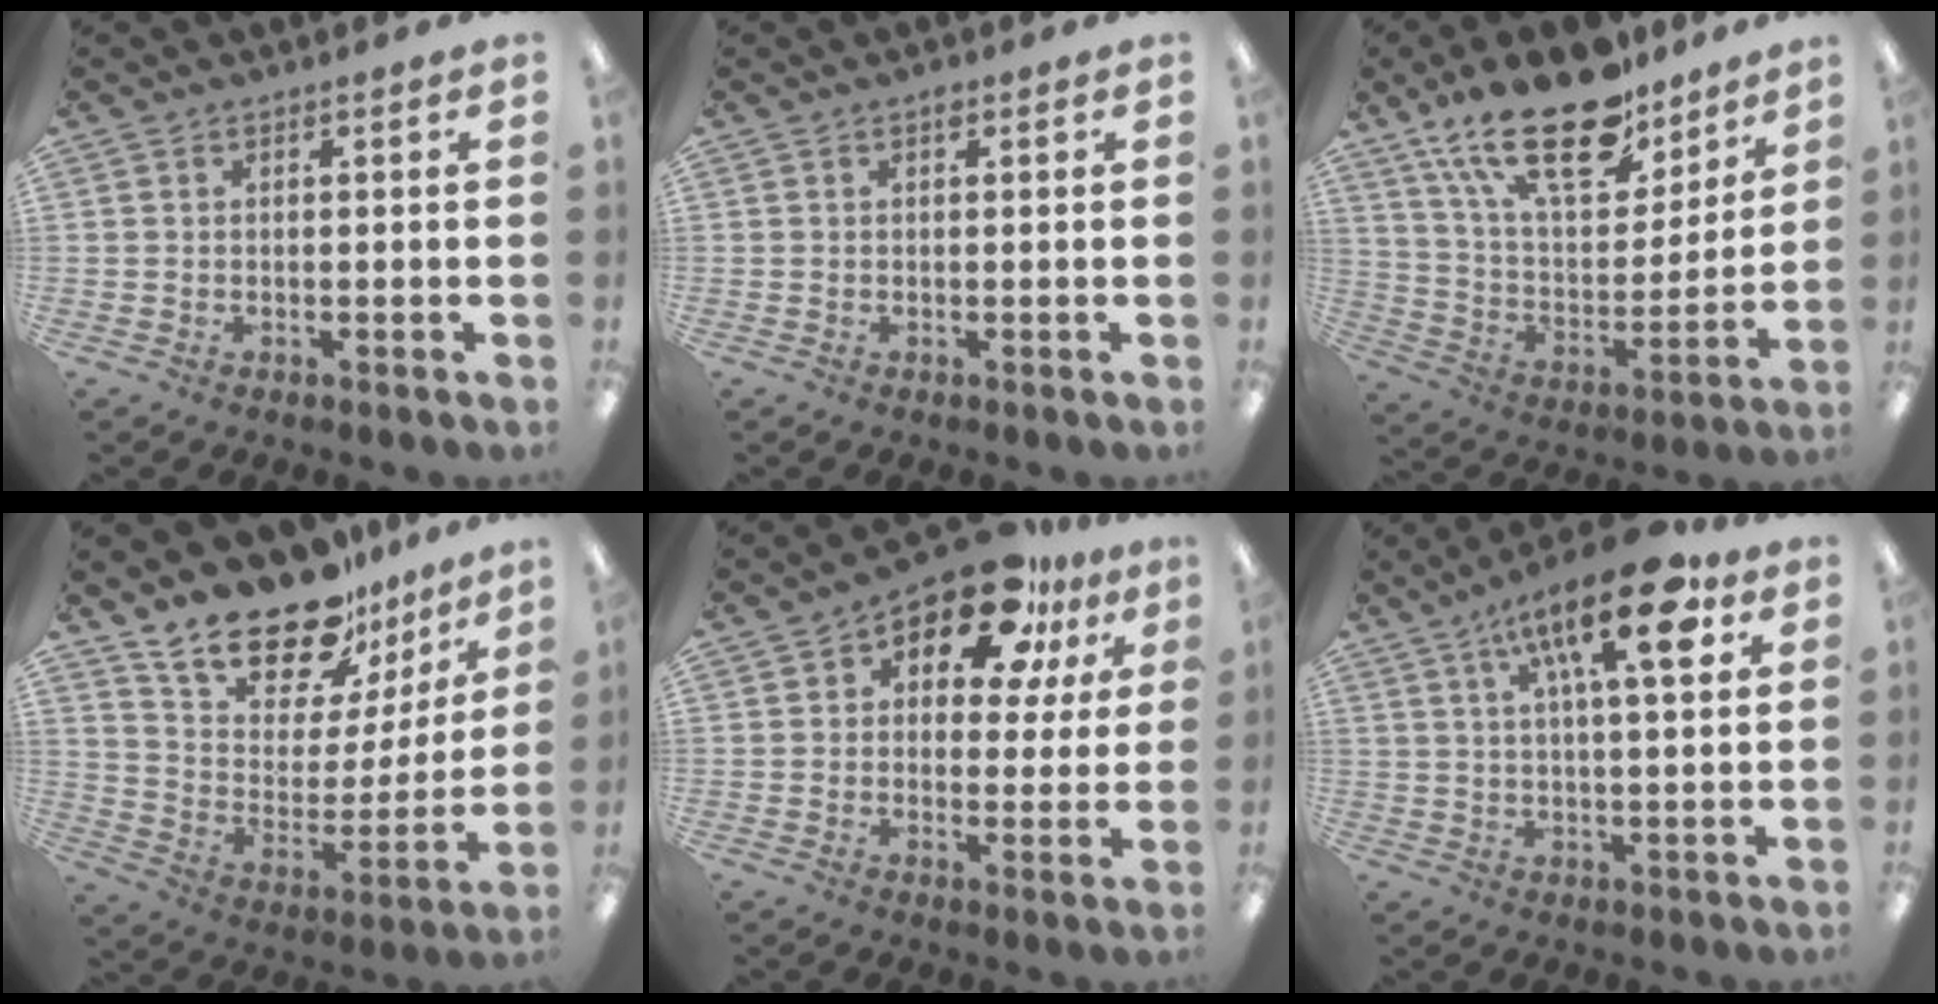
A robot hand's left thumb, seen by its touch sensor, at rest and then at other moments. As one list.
[{"total": 0.8, "force": [0.5, 0.4, 0.5], "torque": [-0.012, 0.003, 0.009]}, {"total": 22.6, "force": [15.8, 9.8, 12.9], "torque": [-0.238, -0.085, 0.278]}, {"total": 20.4, "force": [16.9, 8.7, 7.5], "torque": [-0.142, -0.125, 0.302]}, {"total": 14.6, "force": [9.5, 7.1, 8.5], "torque": [-0.124, -0.052, 0.163]}, {"total": 17.1, "force": [8.3, 5.6, 13.8], "torque": [-0.208, -0.028, 0.127]}]